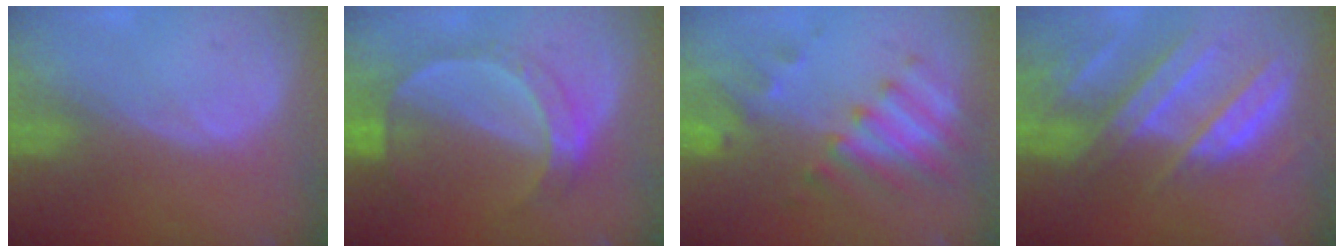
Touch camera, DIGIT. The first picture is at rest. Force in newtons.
{"total": 7.2, "press": 6.4, "slide": 3.3}
{"total": 8.2, "press": 7.3, "slide": 3.8}
{"total": 10.1, "press": 9.0, "slide": 4.7}